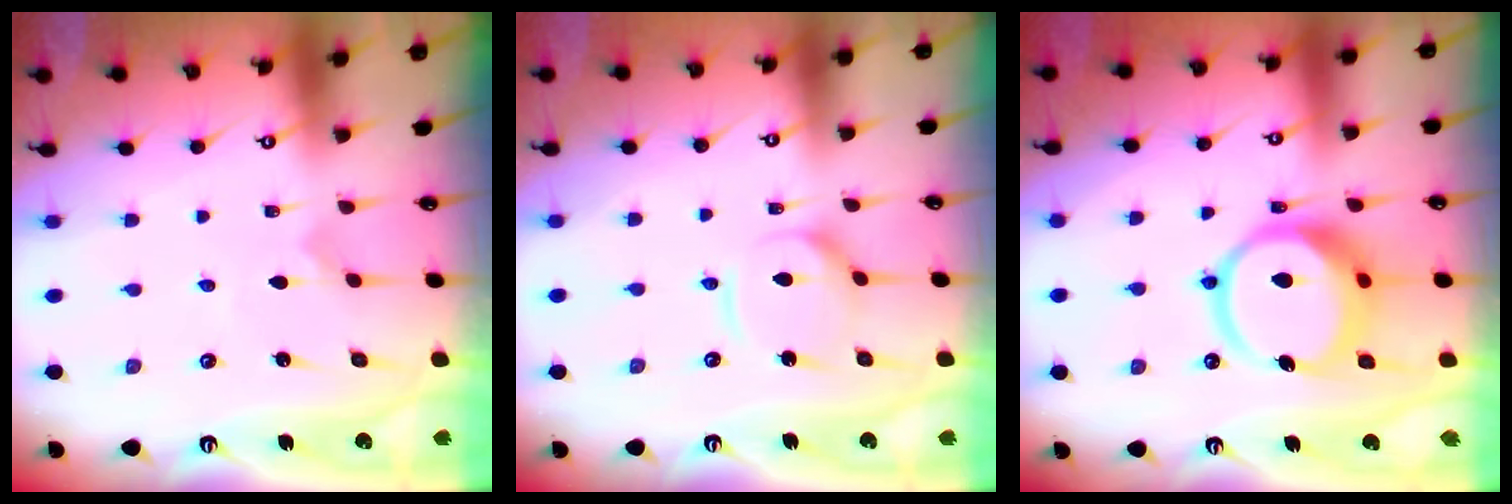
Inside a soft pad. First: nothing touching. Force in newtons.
{"total": 6.5, "press": 6.5, "slide": 0.4}
{"total": 15.0, "press": 14.9, "slide": 1.8}